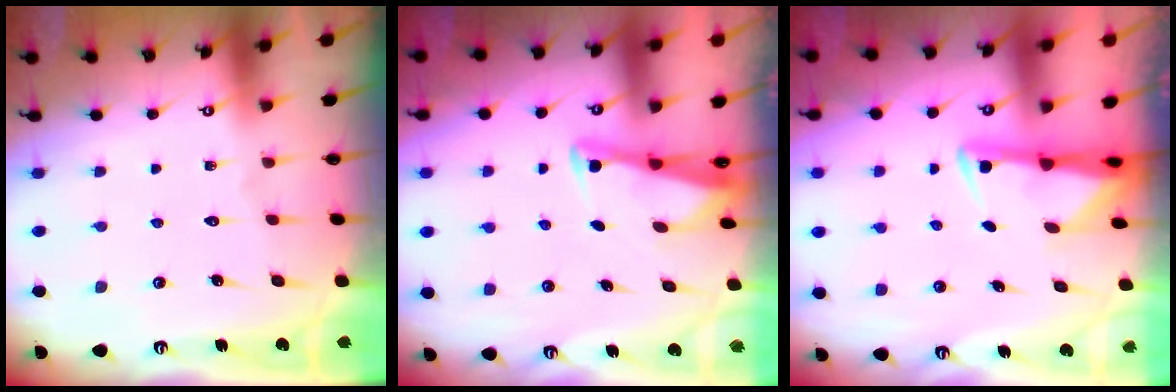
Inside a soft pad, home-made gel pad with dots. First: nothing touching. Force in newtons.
{"total": 3.0, "press": 2.9, "slide": 0.3}
{"total": 2.9, "press": 2.8, "slide": 0.6}